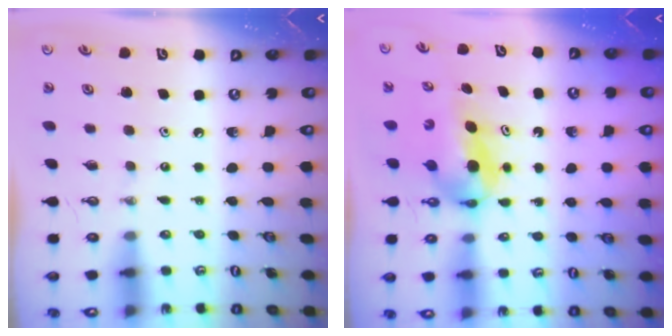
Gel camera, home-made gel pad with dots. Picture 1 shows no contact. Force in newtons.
{"total": 5.7, "press": 5.4, "slide": 1.9}